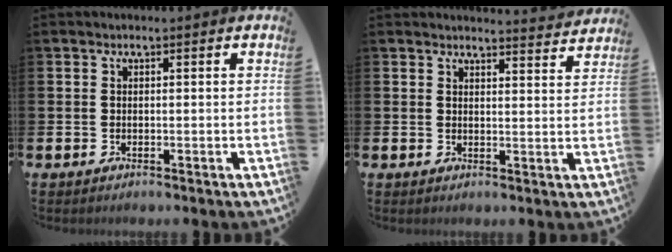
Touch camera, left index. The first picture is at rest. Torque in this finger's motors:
{"motor_torque": [0.70, -0.72, 0.04, -0.01]}